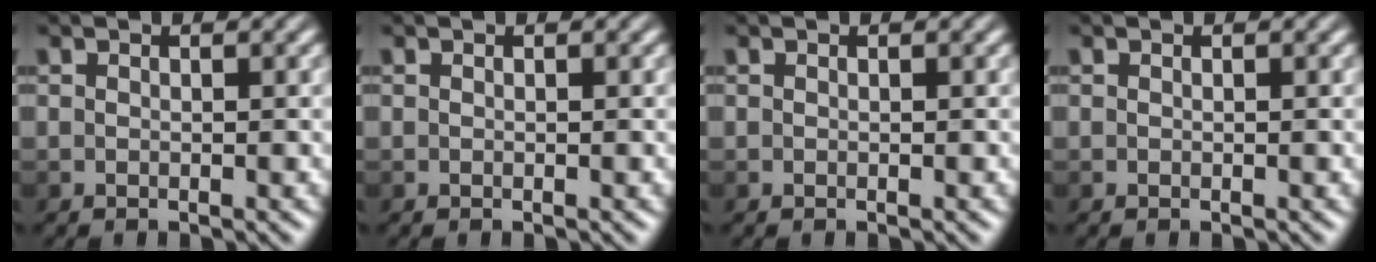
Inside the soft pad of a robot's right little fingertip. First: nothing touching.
{"total": 0.0}
{"total": 0.0}
{"total": 0.0}